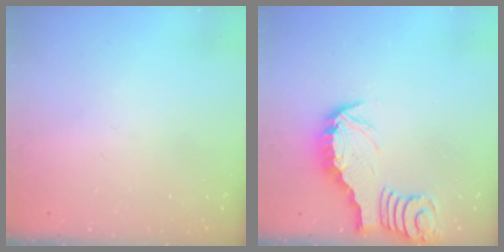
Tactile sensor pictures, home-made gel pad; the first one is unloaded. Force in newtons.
{"total": 2.6, "press": 2.6, "slide": 0.2}